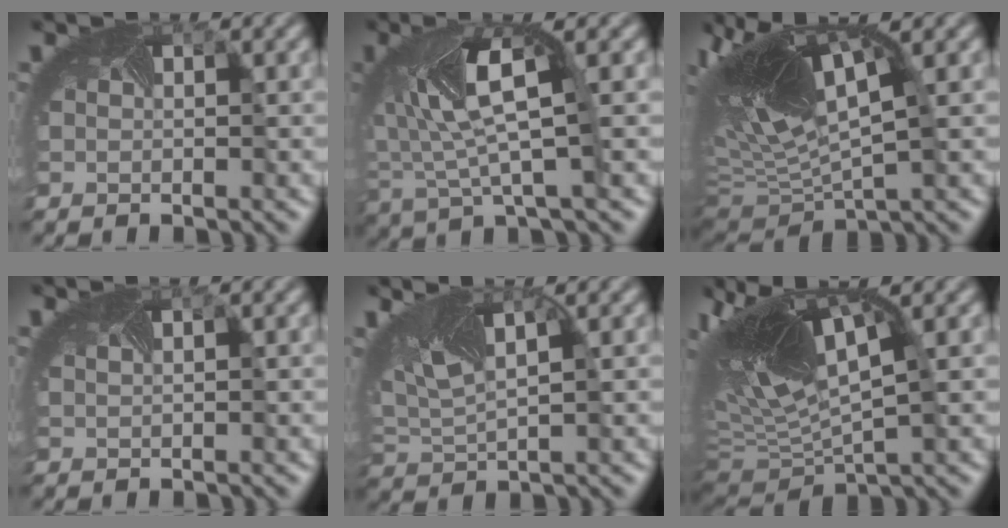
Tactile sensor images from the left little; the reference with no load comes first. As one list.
[{"total": 5.1, "force": [0.3, 1.5, 4.8], "torque": [-0.129, -0.009, 0.017]}, {"total": 12.1, "force": [2.1, 4.4, 11.0], "torque": [-0.221, 0.001, 0.058]}, {"total": 0.5, "force": [0.5, 0.0, 0.2], "torque": [-0.008, 0.000, 0.009]}, {"total": 4.2, "force": [1.8, 1.6, 3.4], "torque": [-0.079, 0.011, 0.044]}, {"total": 12.2, "force": [2.1, 4.5, 11.1], "torque": [-0.215, 0.005, 0.059]}]